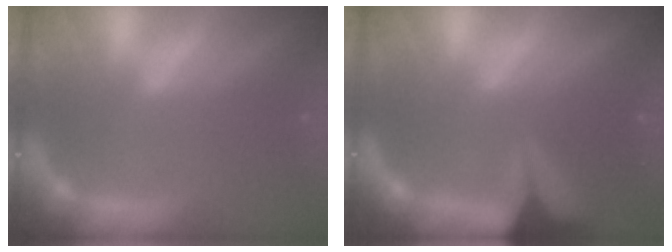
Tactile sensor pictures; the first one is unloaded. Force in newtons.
{"total": 8.4}